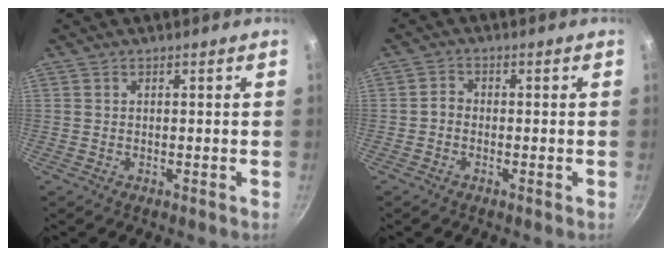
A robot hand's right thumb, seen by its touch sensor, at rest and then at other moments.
{"total": 1.7, "force": [-0.7, 1.3, 0.9], "torque": [-0.015, 0.013, -0.018]}